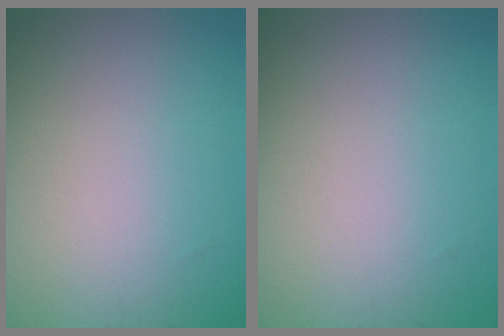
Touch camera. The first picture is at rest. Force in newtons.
{"total": 0.0}